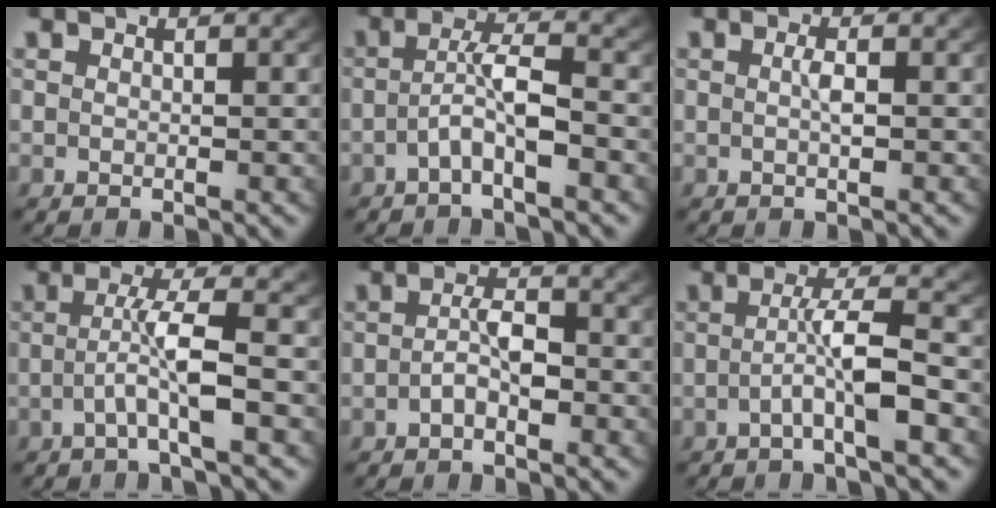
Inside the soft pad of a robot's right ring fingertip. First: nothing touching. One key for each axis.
{"total": 3.3, "fx": -1.6, "fy": 0.6, "fz": 2.9, "tx": -0.055, "ty": -0.002, "tz": -0.026}
{"total": 1.1, "fx": -0.3, "fy": 0.1, "fz": 1.1, "tx": -0.027, "ty": -0.009, "tz": -0.001}
{"total": 3.7, "fx": -1.3, "fy": -0.2, "fz": 3.4, "tx": -0.069, "ty": -0.005, "tz": -0.019}
{"total": 2.7, "fx": -1.2, "fy": 1.1, "fz": 2.2, "tx": -0.036, "ty": -0.009, "tz": -0.017}
{"total": 3.8, "fx": -1.4, "fy": 0.1, "fz": 3.5, "tx": -0.062, "ty": -0.003, "tz": -0.020}